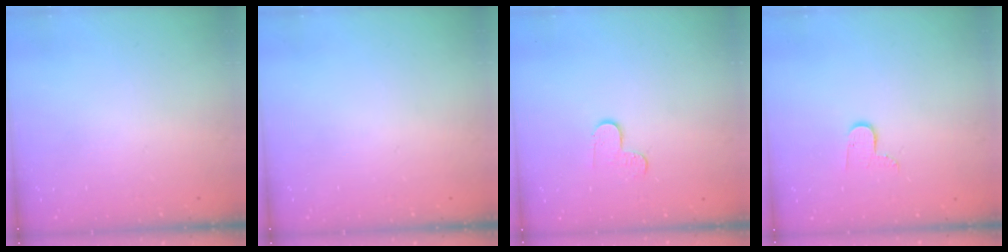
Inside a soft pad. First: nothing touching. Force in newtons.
{"total": 0.0}
{"total": 4.4, "press": 4.3, "slide": 0.4}
{"total": 5.6, "press": 5.6, "slide": 0.4}